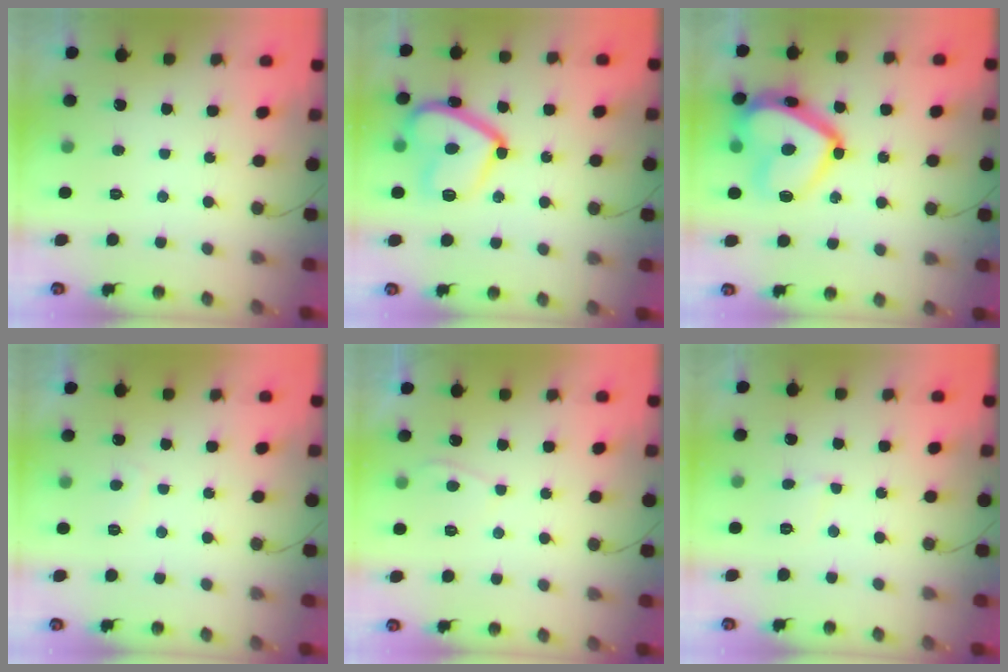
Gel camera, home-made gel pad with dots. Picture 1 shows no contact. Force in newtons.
{"total": 17.3, "press": 17.3, "slide": 1.2}
{"total": 20.7, "press": 20.6, "slide": 1.2}
{"total": 0.6, "press": 0.3, "slide": 0.5}
{"total": 3.0, "press": 3.0, "slide": 0.4}
{"total": 2.5, "press": 2.5, "slide": 0.2}